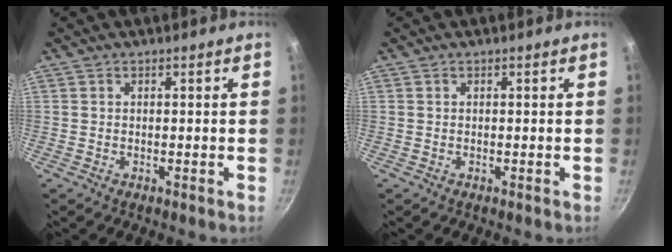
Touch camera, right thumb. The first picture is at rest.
{"total": 0.0}